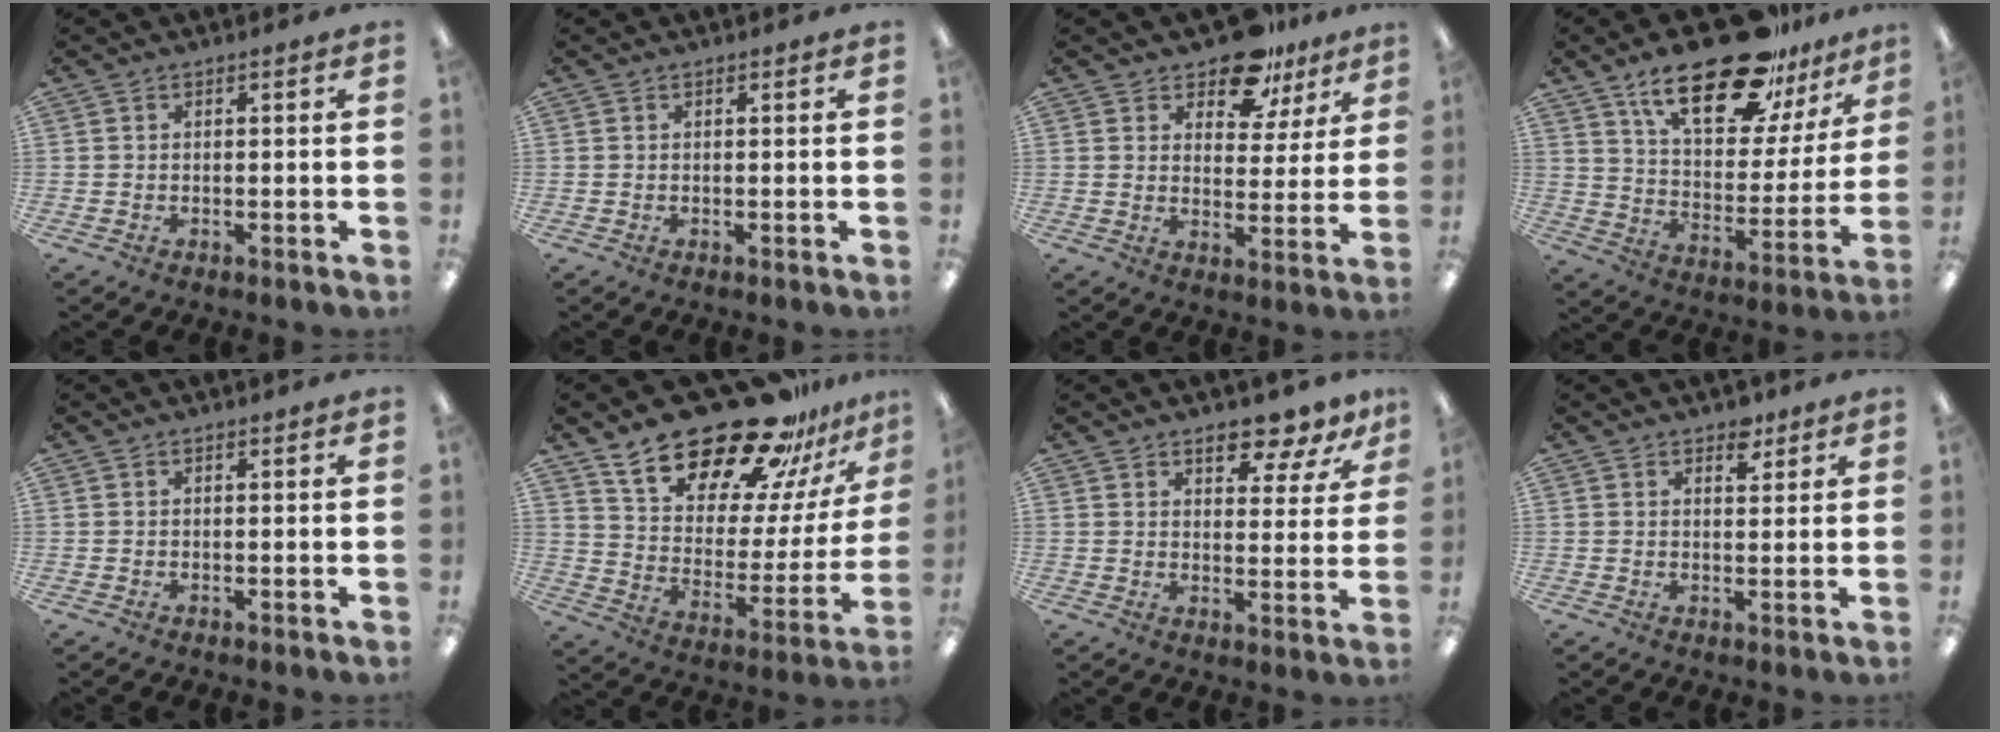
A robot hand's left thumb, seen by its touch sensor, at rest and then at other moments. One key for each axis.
{"total": 0.0}
{"total": 11.2, "fx": 8.7, "fy": 5.6, "fz": 4.3, "tx": -0.063, "ty": -0.053, "tz": 0.160}
{"total": 24.9, "fx": 17.0, "fy": 10.2, "fz": 15.2, "tx": -0.234, "ty": -0.101, "tz": 0.288}
{"total": 0.0}
{"total": 26.8, "fx": 20.6, "fy": 11.0, "fz": 13.1, "tx": -0.202, "ty": -0.141, "tz": 0.357}
{"total": 8.4, "fx": 6.7, "fy": 2.9, "fz": 4.1, "tx": -0.035, "ty": -0.047, "tz": 0.111}
{"total": 4.2, "fx": 2.9, "fy": 2.3, "fz": 2.0, "tx": -0.004, "ty": -0.015, "tz": 0.044}